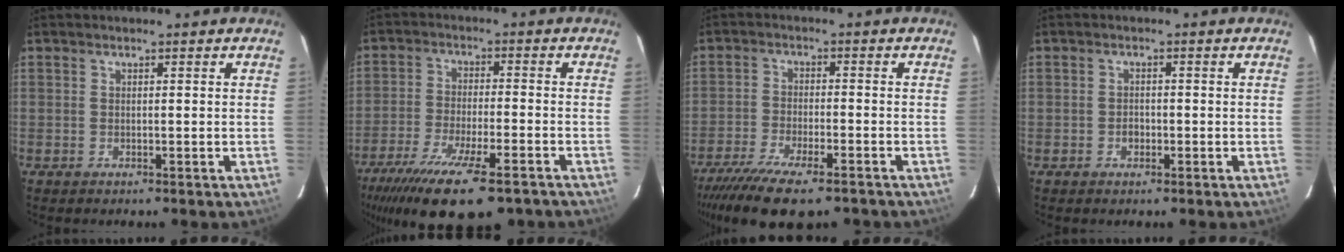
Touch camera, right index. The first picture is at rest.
{"total": 19.2, "force": [-13.4, 4.9, 12.8], "torque": [-0.254, -0.065, -0.219]}
{"total": 14.4, "force": [-11.0, 3.8, 8.5], "torque": [-0.183, -0.043, -0.188]}
{"total": 1.6, "force": [-0.7, 1.3, 0.7], "torque": [-0.012, 0.004, -0.009]}